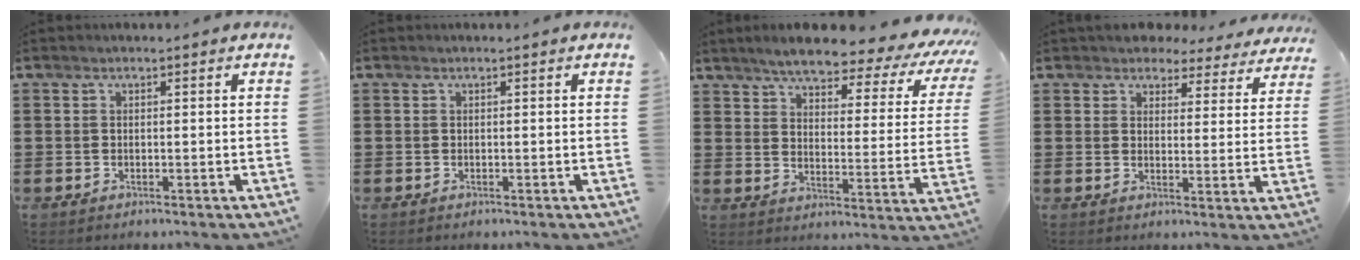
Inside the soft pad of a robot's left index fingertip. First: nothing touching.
{"total": 0.0}
{"total": 6.1, "force": [5.3, 0.7, 2.9], "torque": [-0.068, -0.040, 0.084]}
{"total": 4.0, "force": [3.8, 1.2, 0.4], "torque": [-0.023, -0.016, 0.065]}